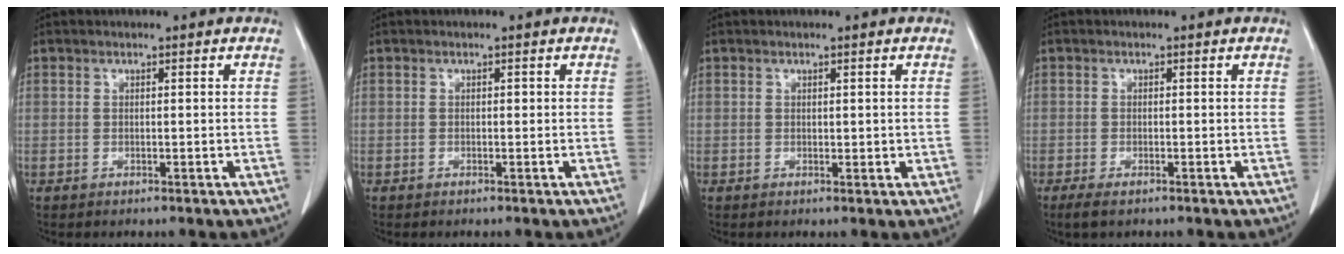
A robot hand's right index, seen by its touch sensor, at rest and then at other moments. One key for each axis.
{"total": 0.0}
{"total": 0.7, "fx": 0.3, "fy": 0.5, "fz": 0.4, "tx": -0.002, "ty": -0.002, "tz": 0.005}
{"total": 1.5, "fx": -1.1, "fy": 0.4, "fz": 1.0, "tx": -0.023, "ty": -0.004, "tz": -0.017}